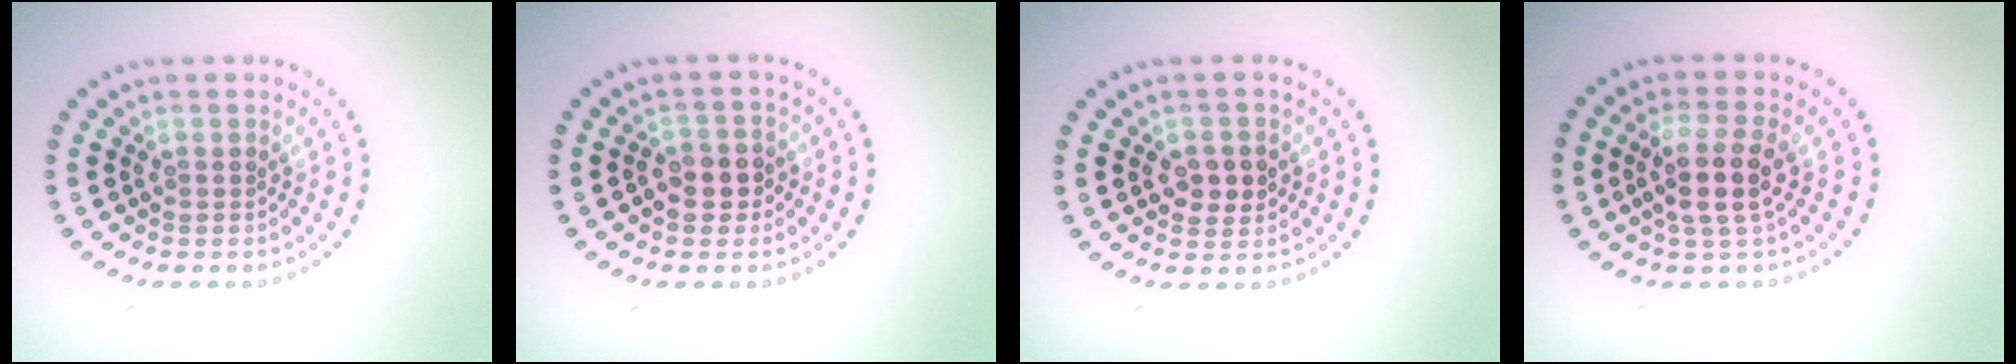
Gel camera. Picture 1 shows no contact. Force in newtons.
{"total": 2.4, "press": 2.3, "slide": 0.6}
{"total": 2.4, "press": 2.3, "slide": 0.3}
{"total": 3.5, "press": 2.9, "slide": 1.9}